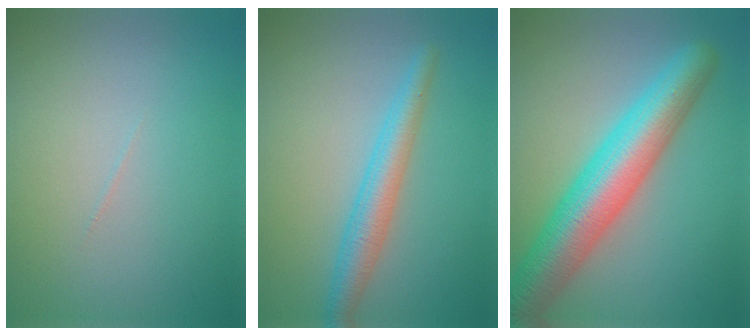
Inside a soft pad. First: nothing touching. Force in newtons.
{"total": 3.4, "press": 3.4, "slide": 0.0}
{"total": 8.9, "press": 8.9, "slide": 0.4}